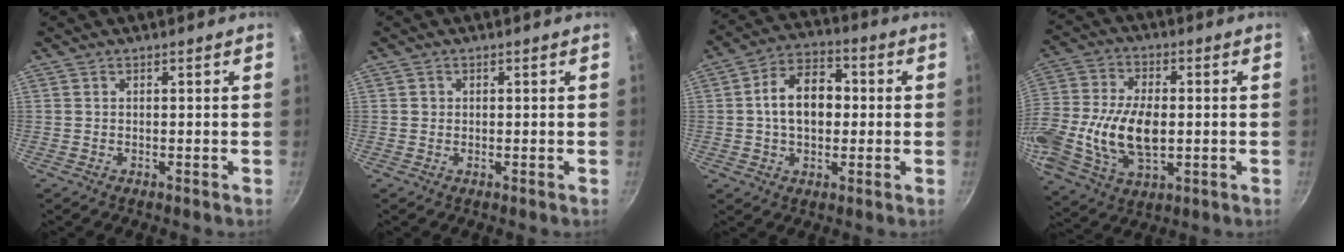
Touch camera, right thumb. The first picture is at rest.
{"total": 0.8, "force": [0.1, 0.7, 0.1], "torque": [0.002, 0.001, 0.000]}
{"total": 11.8, "force": [0.5, 8.1, 8.6], "torque": [-0.109, 0.026, -0.004]}
{"total": 17.8, "force": [-1.6, 10.6, 14.2], "torque": [-0.285, 0.012, -0.032]}